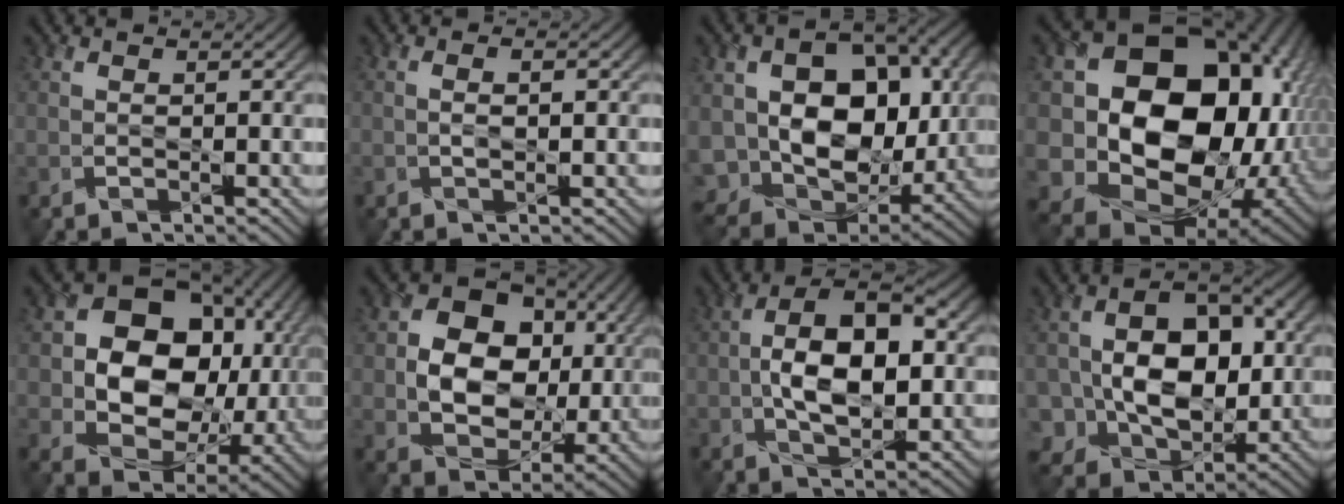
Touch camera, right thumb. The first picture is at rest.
{"total": 1.5, "force": [0.0, 0.5, 1.4], "torque": [-0.028, 0.002, 0.000]}
{"total": 15.8, "force": [0.8, 11.6, 10.6], "torque": [-0.204, -0.017, 0.022]}
{"total": 20.5, "force": [2.1, 16.1, 12.4], "torque": [-0.237, -0.042, 0.079]}
{"total": 15.4, "force": [1.6, 12.0, 9.5], "torque": [-0.172, -0.011, 0.036]}
{"total": 11.6, "force": [1.3, 9.0, 7.2], "torque": [-0.137, -0.007, 0.016]}
{"total": 10.6, "force": [-0.1, 5.6, 9.0], "torque": [-0.164, 0.010, -0.006]}
{"total": 12.6, "force": [-0.5, 9.4, 8.4], "torque": [-0.149, -0.005, -0.010]}